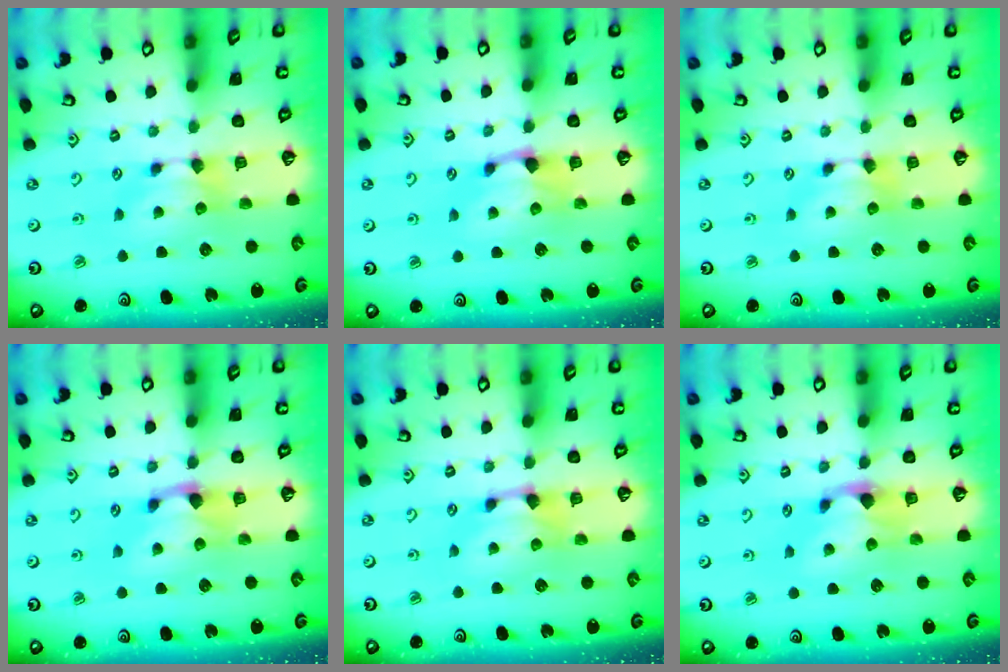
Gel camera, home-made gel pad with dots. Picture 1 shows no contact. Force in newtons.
{"total": 1.2, "press": 0.0, "slide": 1.2}
{"total": 0.0}
{"total": 1.3, "press": 0.5, "slide": 1.2}
{"total": 1.5, "press": 1.2, "slide": 0.9}
{"total": 1.8, "press": 1.2, "slide": 1.4}